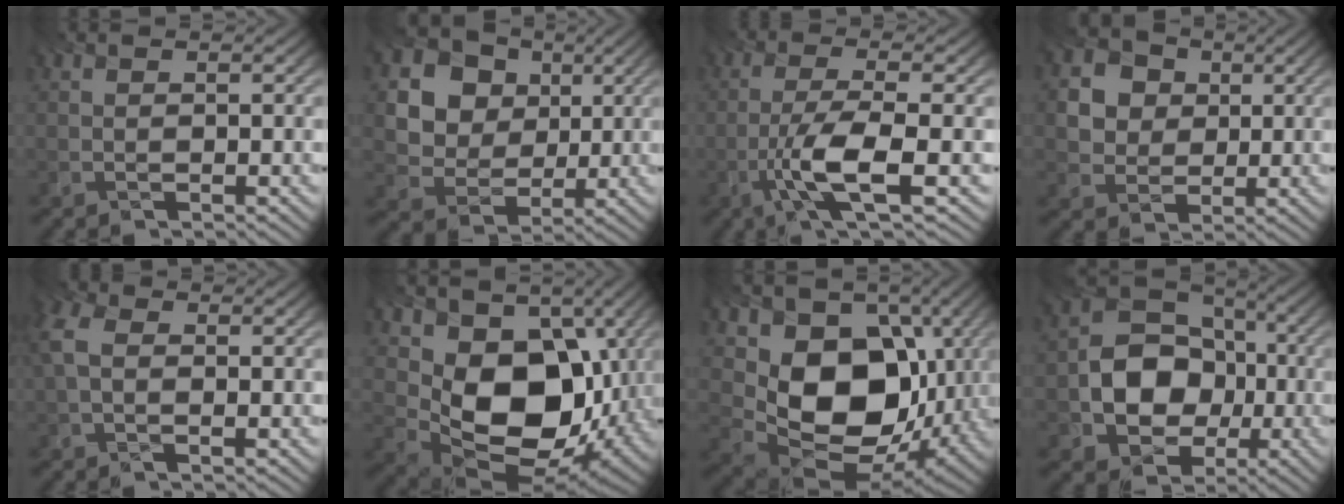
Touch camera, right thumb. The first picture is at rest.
{"total": 12.8, "force": [4.3, 10.7, 5.6], "torque": [-0.164, 0.015, 0.112]}
{"total": 6.7, "force": [-3.2, 1.1, 5.7], "torque": [-0.108, 0.006, -0.069]}
{"total": 6.6, "force": [1.2, 6.0, 2.5], "torque": [-0.107, 0.007, 0.016]}
{"total": 4.1, "force": [-0.2, 2.9, 2.8], "torque": [-0.089, 0.009, -0.010]}
{"total": 14.6, "force": [0.6, 10.5, 10.1], "torque": [-0.169, -0.031, 0.022]}
{"total": 14.6, "force": [0.1, 10.9, 9.7], "torque": [-0.168, -0.030, 0.009]}
{"total": 11.2, "force": [-3.0, 9.1, 5.7], "torque": [-0.105, -0.008, -0.071]}